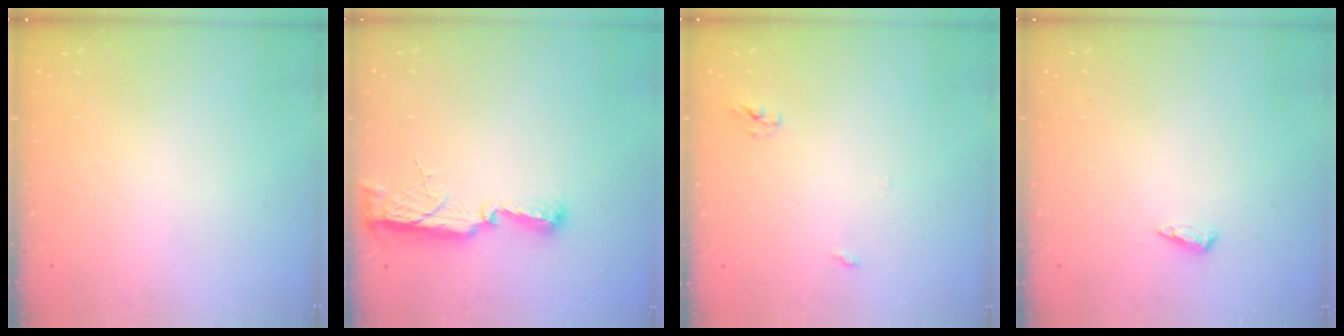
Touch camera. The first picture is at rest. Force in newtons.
{"total": 8.1, "press": 8.1, "slide": 0.7}
{"total": 3.3, "press": 3.3, "slide": 0.2}
{"total": 6.1, "press": 6.0, "slide": 1.0}